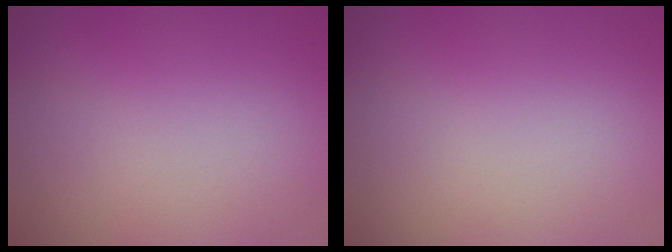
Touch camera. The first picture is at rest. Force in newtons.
{"total": 0.0}